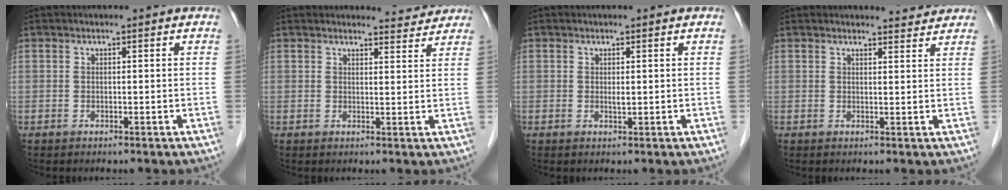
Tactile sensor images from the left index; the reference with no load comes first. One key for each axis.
{"total": 3.2, "fx": 3.2, "fy": 0.3, "fz": -0.3, "tx": -0.003, "ty": -0.008, "tz": 0.035}
{"total": 0.7, "fx": 0.1, "fy": 0.2, "fz": 0.6, "tx": -0.015, "ty": -0.004, "tz": 0.003}
{"total": 2.8, "fx": 2.7, "fy": 0.2, "fz": -0.2, "tx": -0.004, "ty": -0.004, "tz": 0.029}